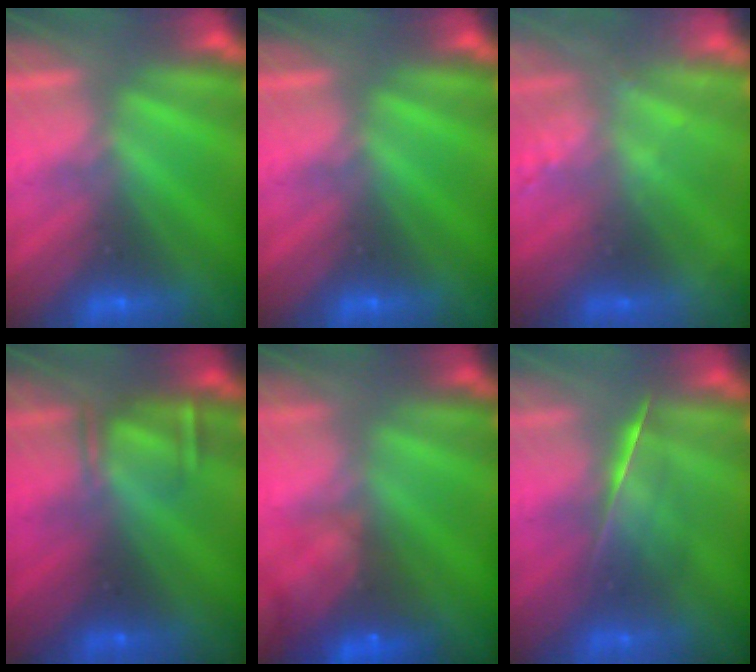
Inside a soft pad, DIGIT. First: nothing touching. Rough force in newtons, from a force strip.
{"total": 0.0}
{"total": 2.4}
{"total": 3.2}
{"total": 7.8}
{"total": 2.1}